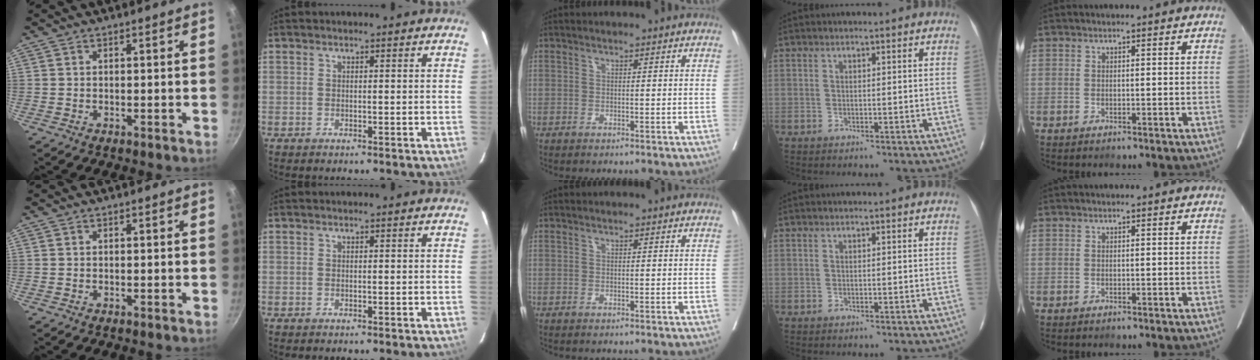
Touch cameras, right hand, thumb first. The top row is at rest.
{}